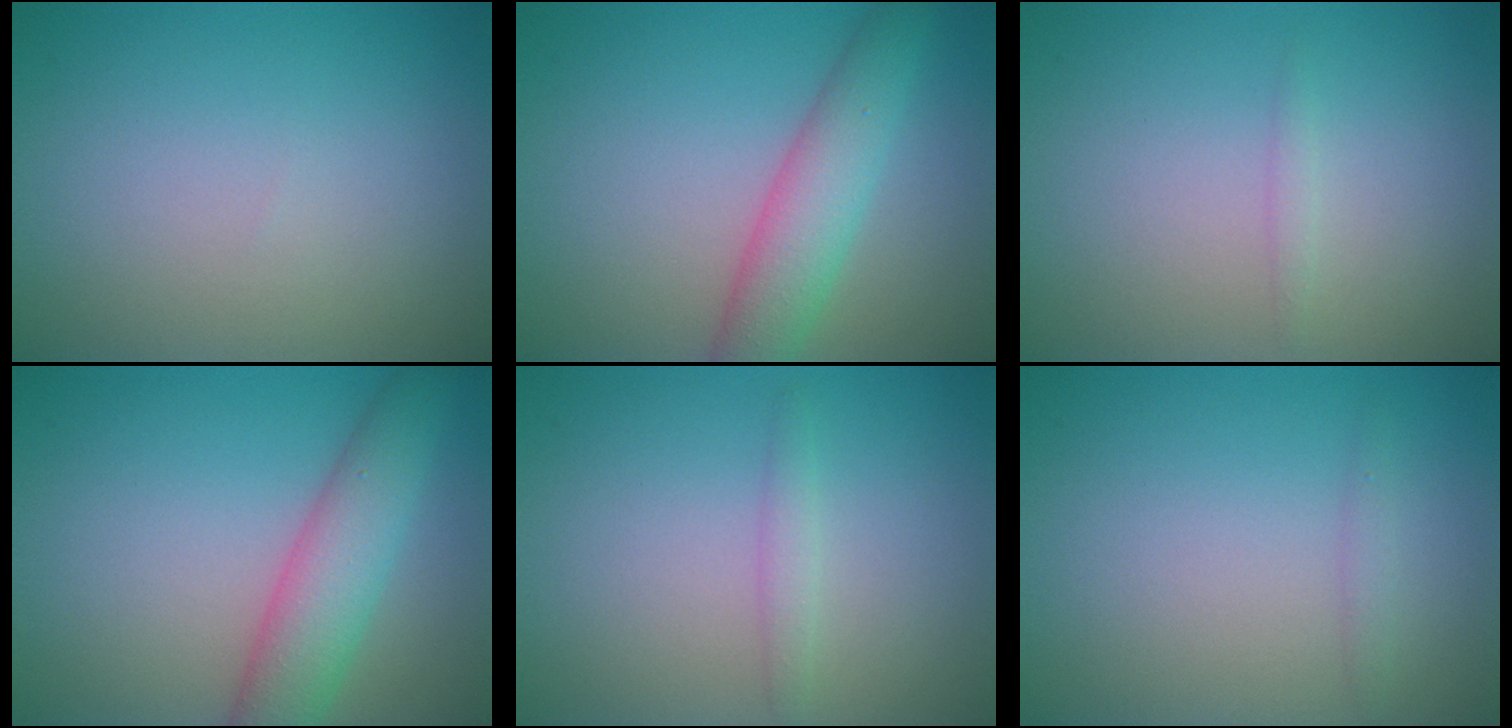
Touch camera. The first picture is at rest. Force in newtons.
{"total": 4.7, "press": 4.7, "slide": 0.2}
{"total": 0.7, "press": 0.7, "slide": 0.0}
{"total": 5.2, "press": 5.2, "slide": 0.3}
{"total": 1.1, "press": 1.1, "slide": 0.0}
{"total": 0.8, "press": 0.8, "slide": 0.0}